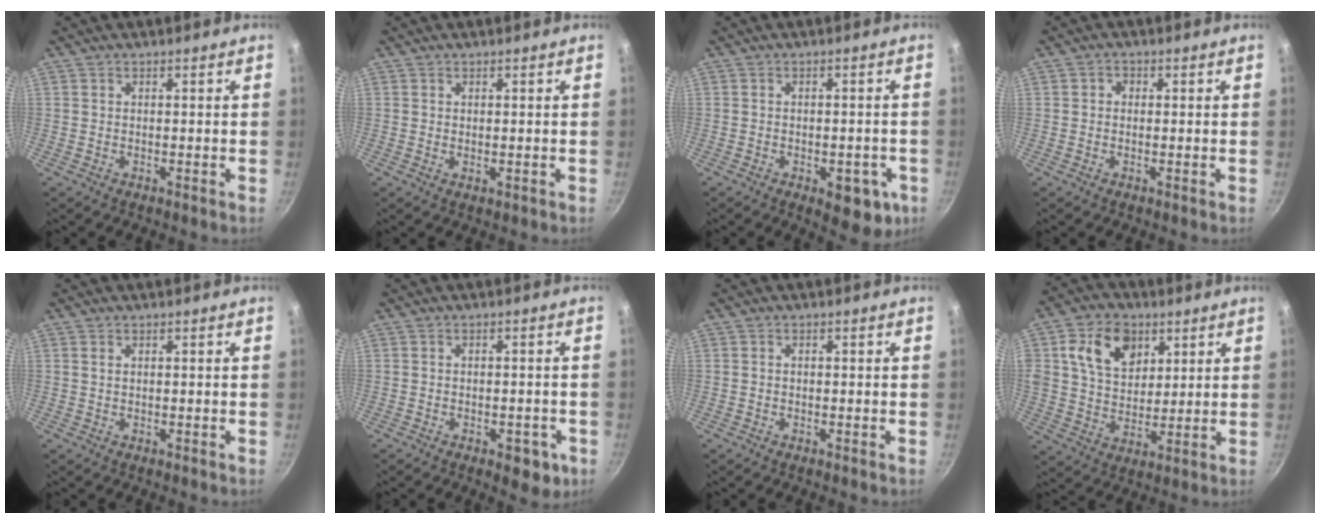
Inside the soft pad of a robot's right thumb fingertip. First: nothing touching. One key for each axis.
{"total": 0.7, "fx": 0.2, "fy": 0.4, "fz": 0.5, "tx": -0.006, "ty": -0.008, "tz": 0.002}
{"total": 8.9, "fx": -3.3, "fy": 4.6, "fz": 6.9, "tx": -0.048, "ty": 0.011, "tz": -0.035}
{"total": 1.6, "fx": 0.1, "fy": 1.4, "fz": 0.7, "tx": -0.007, "ty": 0.003, "tz": -0.003}
{"total": 0.7, "fx": 0.3, "fy": 0.4, "fz": 0.4, "tx": -0.009, "ty": 0.001, "tz": 0.007}
{"total": 5.8, "fx": -2.4, "fy": 3.1, "fz": 4.2, "tx": -0.031, "ty": 0.014, "tz": -0.022}
{"total": 0.5, "fx": -0.1, "fy": 0.4, "fz": 0.3, "tx": -0.005, "ty": 0.004, "tz": -0.001}
{"total": 13.3, "fx": 5.2, "fy": 9.5, "fz": 7.6, "tx": -0.102, "ty": -0.011, "tz": 0.086}